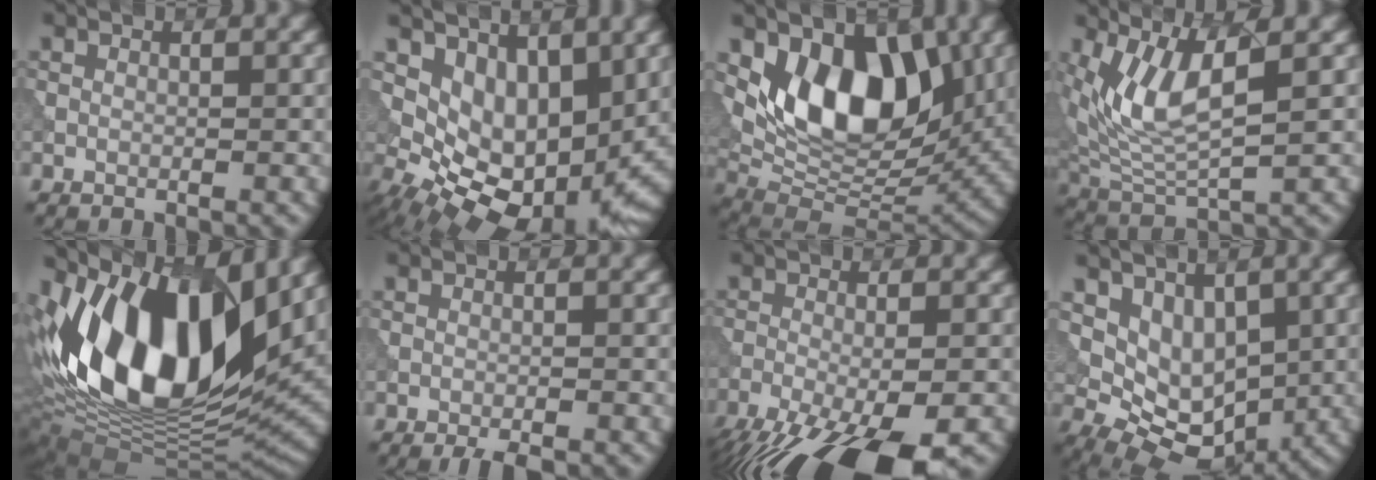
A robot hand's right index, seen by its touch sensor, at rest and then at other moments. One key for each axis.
{"total": 10.2, "fx": 1.6, "fy": 6.2, "fz": 7.9, "tx": -0.125, "ty": -0.027, "tz": 0.050}
{"total": 9.1, "fx": 3.0, "fy": 5.2, "fz": 6.8, "tx": -0.101, "ty": -0.020, "tz": 0.051}
{"total": 6.4, "fx": 1.8, "fy": 2.0, "fz": 5.8, "tx": -0.130, "ty": -0.012, "tz": 0.041}
{"total": 15.5, "fx": 4.6, "fy": 8.1, "fz": 12.4, "tx": -0.232, "ty": 0.002, "tz": 0.071}
{"total": 1.4, "fx": -1.2, "fy": 0.2, "fz": 0.8, "tx": -0.013, "ty": -0.002, "tz": -0.020}
{"total": 11.4, "fx": -7.6, "fy": 3.7, "fz": 7.6, "tx": -0.123, "ty": -0.047, "tz": -0.119}
{"total": 6.8, "fx": 1.5, "fy": 4.7, "fz": 4.7, "tx": -0.077, "ty": 0.003, "tz": 0.042}